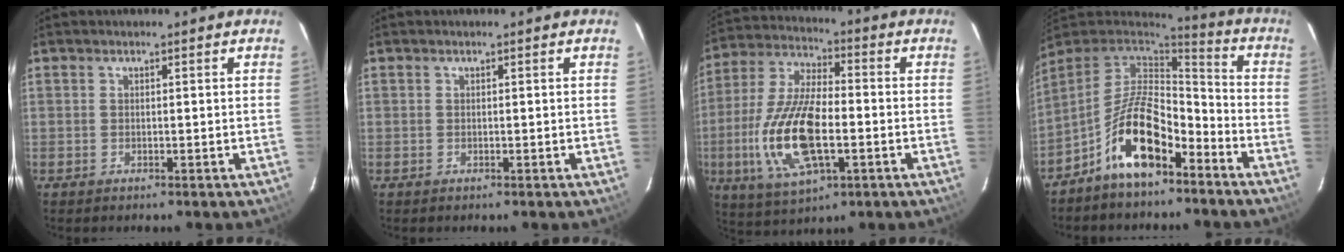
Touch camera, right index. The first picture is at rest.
{"total": 0.0}
{"total": 17.4, "force": [-4.1, 7.1, 15.3], "torque": [-0.328, -0.010, -0.075]}
{"total": 14.3, "force": [-8.1, 5.9, 10.2], "torque": [-0.197, 0.012, -0.151]}